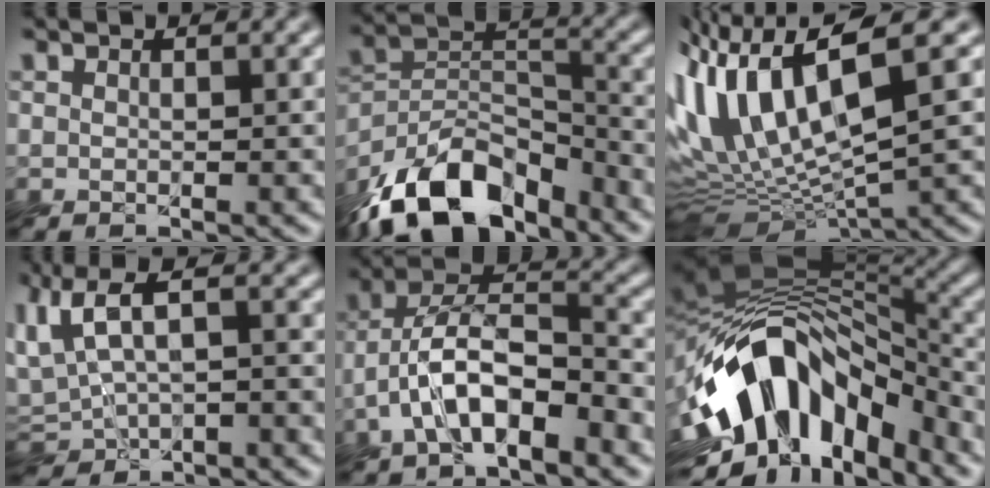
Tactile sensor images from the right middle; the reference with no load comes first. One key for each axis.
{"total": 12.4, "fx": -9.8, "fy": 5.2, "fz": 5.6, "tx": -0.096, "ty": 0.011, "tz": -0.196}
{"total": 11.7, "fx": 1.4, "fy": 3.7, "fz": 11.0, "tx": -0.224, "ty": 0.011, "tz": 0.031}
{"total": 5.8, "fx": -1.1, "fy": 3.2, "fz": 4.7, "tx": -0.091, "ty": 0.009, "tz": -0.034}
{"total": 7.8, "fx": -4.4, "fy": 3.0, "fz": 5.7, "tx": -0.104, "ty": 0.016, "tz": -0.089}
{"total": 13.1, "fx": -6.6, "fy": 7.6, "fz": 8.4, "tx": -0.141, "ty": 0.016, "tz": -0.119}